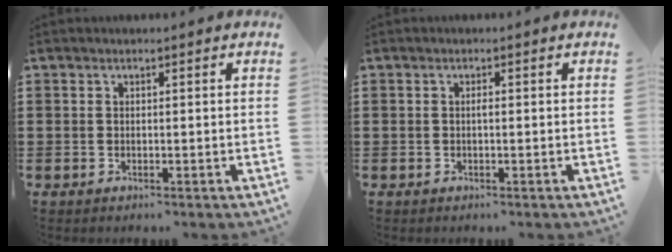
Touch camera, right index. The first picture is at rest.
{"total": 0.6, "force": [-0.1, 0.1, 0.6], "torque": [-0.012, -0.004, -0.001]}